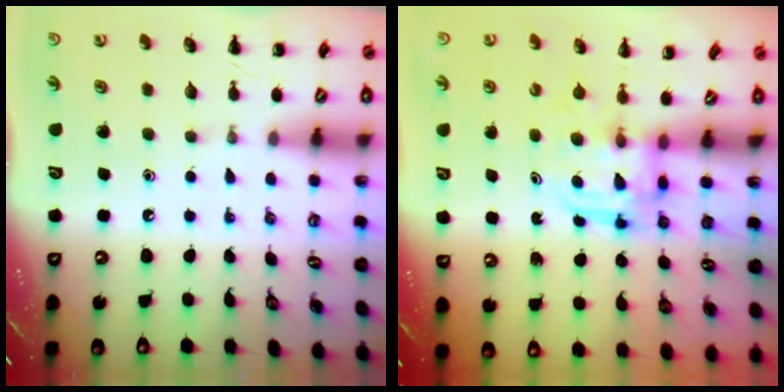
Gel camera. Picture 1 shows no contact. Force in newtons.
{"total": 3.1, "press": 3.1, "slide": 0.2}